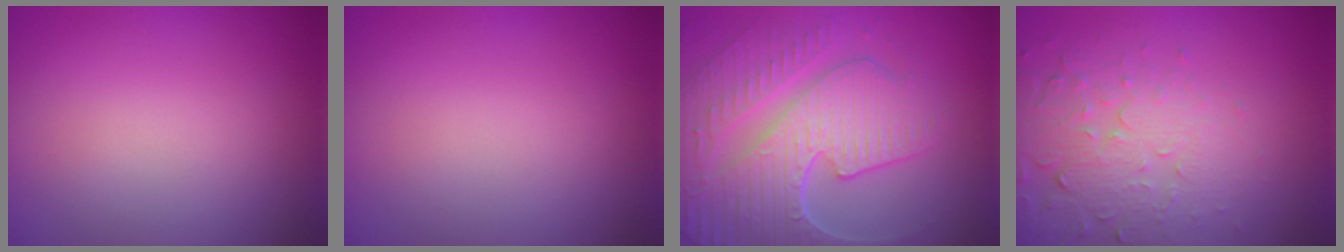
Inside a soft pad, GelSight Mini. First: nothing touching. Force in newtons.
{"total": 0.0}
{"total": 9.9, "press": 6.5, "slide": 7.4}
{"total": 5.2, "press": 3.8, "slide": 3.5}